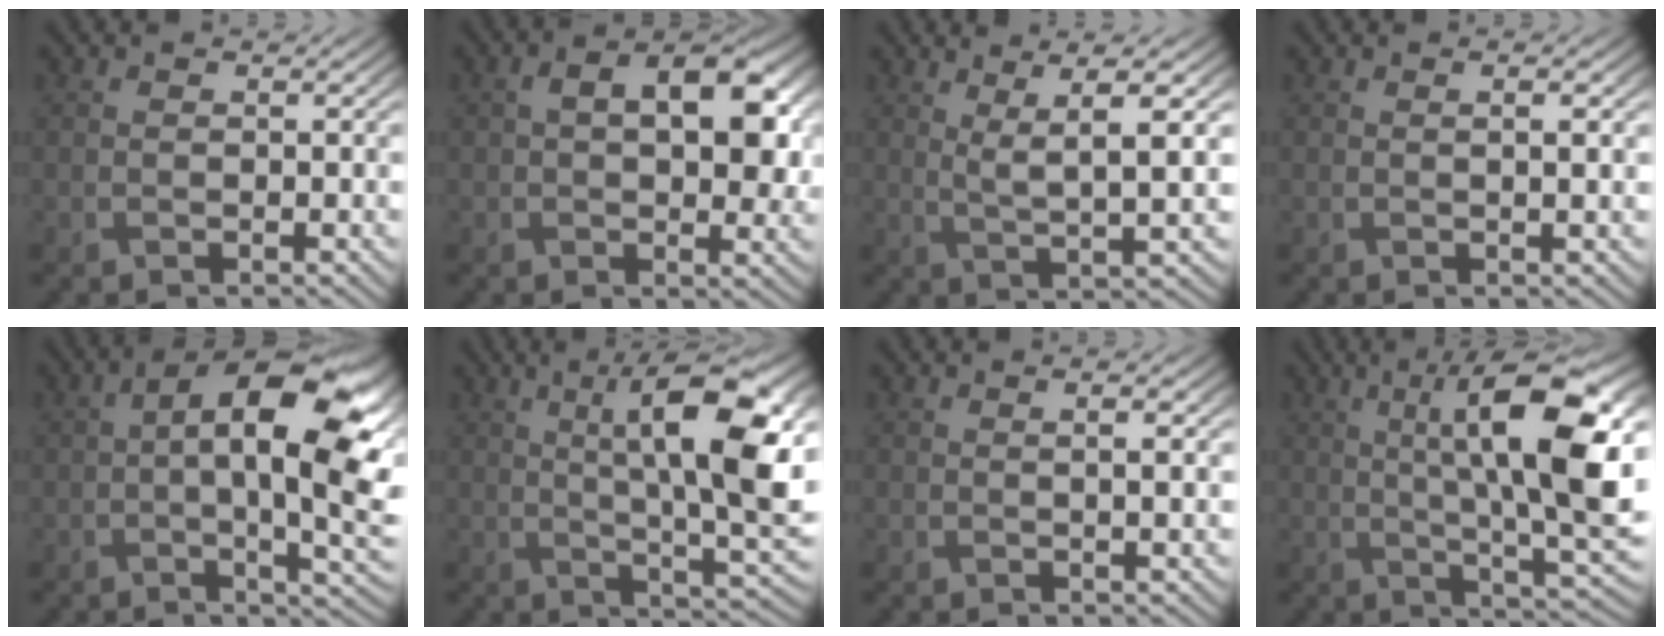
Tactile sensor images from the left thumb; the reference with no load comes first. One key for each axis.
{"total": 9.4, "fx": 2.1, "fy": 5.0, "fz": 7.6, "tx": -0.120, "ty": 0.000, "tz": 0.033}
{"total": 5.2, "fx": 1.9, "fy": 0.7, "fz": 4.8, "tx": -0.097, "ty": 0.004, "tz": 0.040}
{"total": 1.5, "fx": 0.4, "fy": 0.2, "fz": 1.5, "tx": -0.027, "ty": 0.005, "tz": 0.005}
{"total": 15.3, "fx": 2.3, "fy": 6.5, "fz": 13.7, "tx": -0.217, "ty": -0.013, "tz": 0.049}
{"total": 14.0, "fx": 3.3, "fy": 3.8, "fz": 13.1, "tx": -0.203, "ty": -0.002, "tz": 0.058}
{"total": 1.9, "fx": 0.5, "fy": 0.3, "fz": 1.8, "tx": -0.031, "ty": 0.007, "tz": 0.007}
{"total": 15.5, "fx": 3.1, "fy": 4.3, "fz": 14.6, "tx": -0.230, "ty": 0.006, "tz": 0.056}